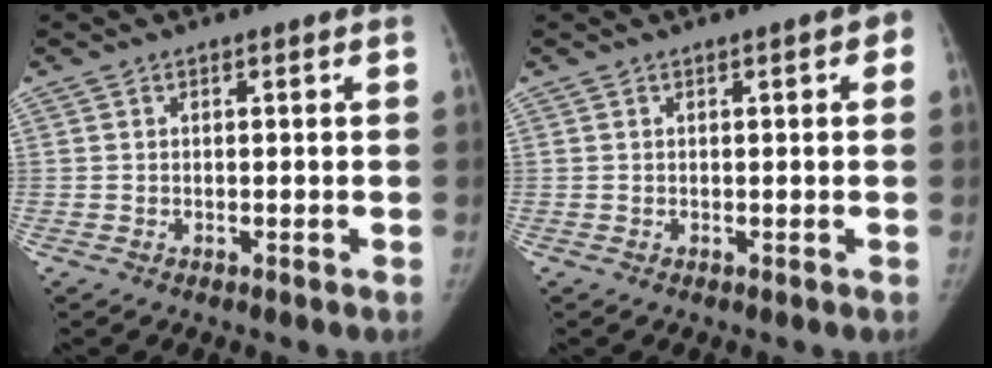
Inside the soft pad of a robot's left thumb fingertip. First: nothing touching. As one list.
[{"total": 2.5, "force": [0.7, 0.8, 2.2], "torque": [-0.021, 0.003, 0.004]}]